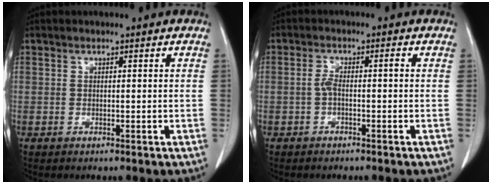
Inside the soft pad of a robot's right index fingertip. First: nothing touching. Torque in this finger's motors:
{"motor_torque": [0.24, -0.14, 0.06, 0.04]}